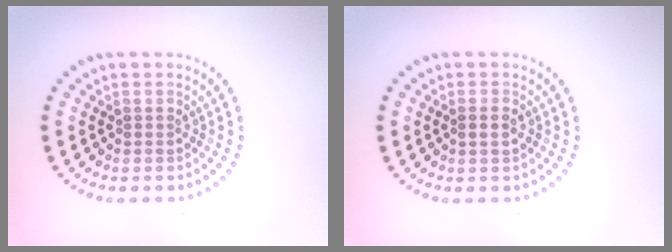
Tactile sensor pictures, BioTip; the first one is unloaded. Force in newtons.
{"total": 1.2, "press": 1.2, "slide": 0.3}